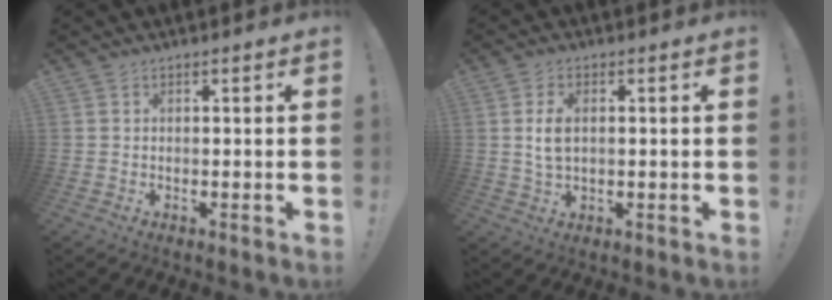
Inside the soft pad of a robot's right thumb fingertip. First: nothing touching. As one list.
[{"total": 4.8, "force": [0.8, 2.8, 3.8], "torque": [-0.063, 0.000, 0.010]}]